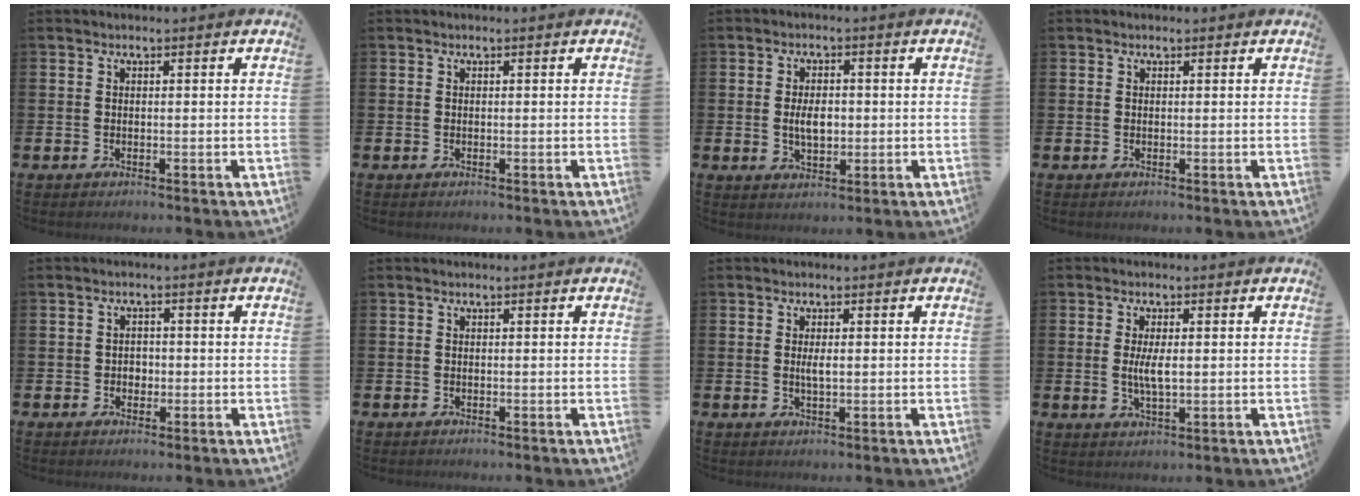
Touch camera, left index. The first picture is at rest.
{"total": 0.0}
{"total": 3.9, "force": [0.0, 2.3, 3.1], "torque": [-0.043, 0.001, -0.005]}
{"total": 0.0}
{"total": 1.8, "force": [-0.3, 1.6, 0.7], "torque": [0.001, 0.000, -0.012]}
{"total": 0.0}
{"total": 1.7, "force": [0.2, 0.5, 1.7], "torque": [-0.031, 0.001, 0.002]}
{"total": 3.6, "force": [0.3, 1.2, 3.4], "torque": [-0.057, -0.001, 0.002]}